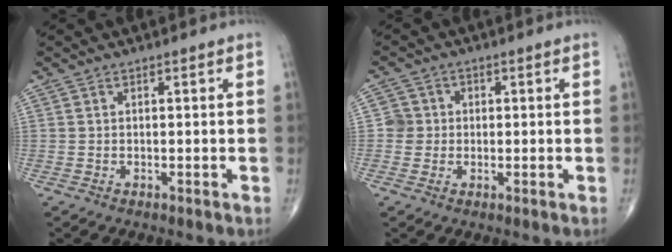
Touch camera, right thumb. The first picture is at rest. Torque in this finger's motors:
{"motor_torque": [0.01, 0.22, 0.35, 0.13, -0.01]}